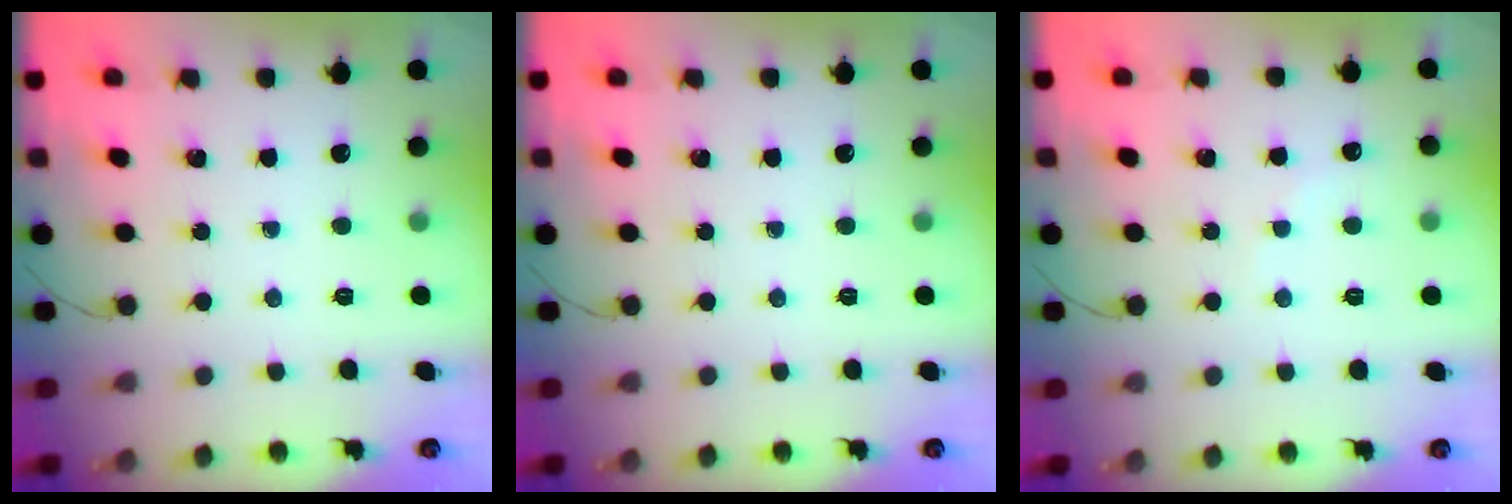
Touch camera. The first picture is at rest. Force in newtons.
{"total": 0.0}
{"total": 5.2, "press": 5.0, "slide": 1.4}